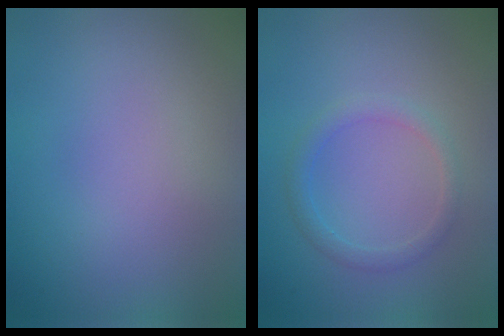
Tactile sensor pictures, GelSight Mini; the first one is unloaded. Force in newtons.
{"total": 1.6, "press": 1.6, "slide": 0.0}